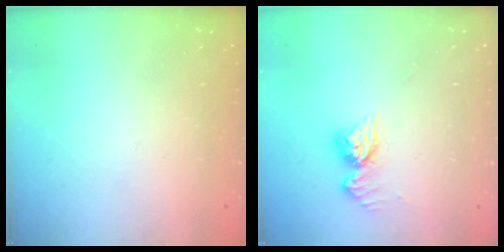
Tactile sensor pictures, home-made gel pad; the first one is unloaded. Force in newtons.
{"total": 9.7, "press": 9.7, "slide": 0.9}